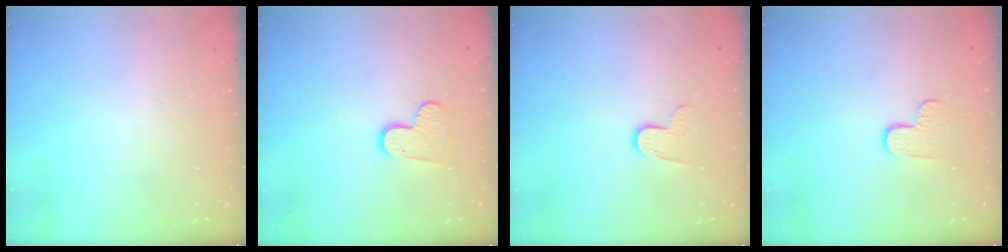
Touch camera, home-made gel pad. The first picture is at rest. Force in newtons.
{"total": 7.5, "press": 7.5, "slide": 0.5}
{"total": 7.2, "press": 7.2, "slide": 0.3}
{"total": 5.1, "press": 5.0, "slide": 0.5}